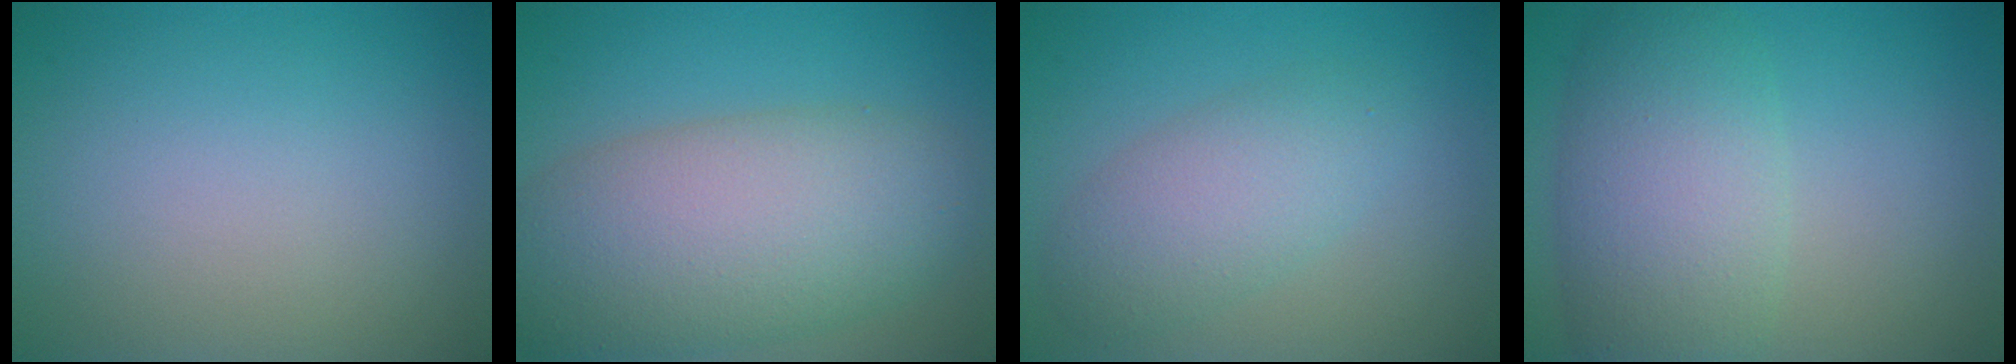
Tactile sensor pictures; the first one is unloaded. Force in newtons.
{"total": 9.6, "press": 9.5, "slide": 0.7}
{"total": 4.1, "press": 4.1, "slide": 0.1}
{"total": 7.2, "press": 7.2, "slide": 0.1}